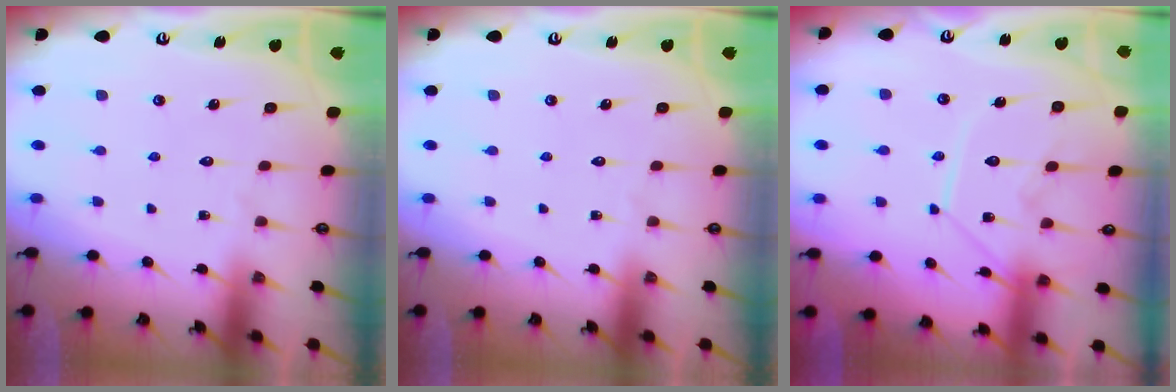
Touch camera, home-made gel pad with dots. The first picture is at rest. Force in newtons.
{"total": 0.0}
{"total": 12.0, "press": 11.9, "slide": 1.2}